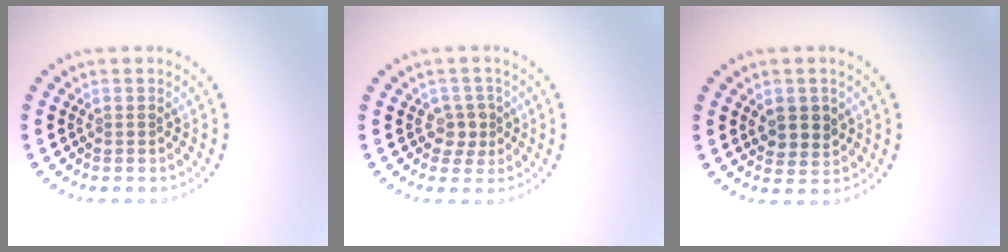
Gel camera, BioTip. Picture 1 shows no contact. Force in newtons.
{"total": 1.8, "press": 1.5, "slide": 1.0}
{"total": 2.5, "press": 2.3, "slide": 0.8}